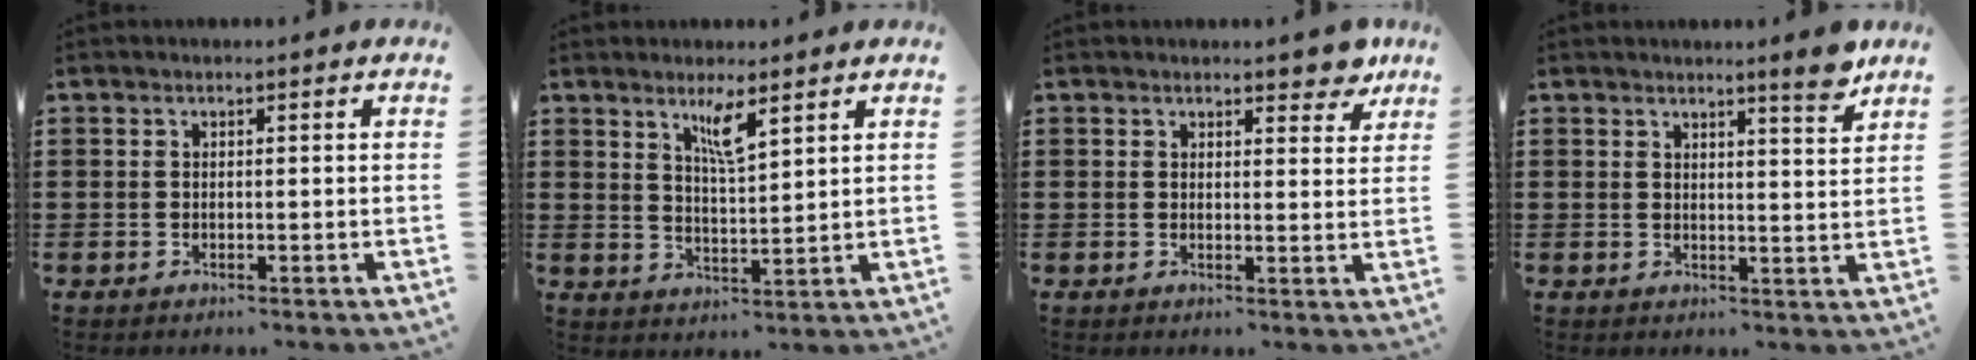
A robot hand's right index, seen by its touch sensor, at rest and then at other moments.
{"total": 4.6, "force": [2.9, 0.7, 3.5], "torque": [-0.068, 0.002, 0.047]}
{"total": 3.5, "force": [3.0, 1.2, 1.3], "torque": [-0.010, -0.007, 0.051]}
{"total": 4.6, "force": [3.9, -0.3, 2.5], "torque": [-0.043, -0.013, 0.066]}